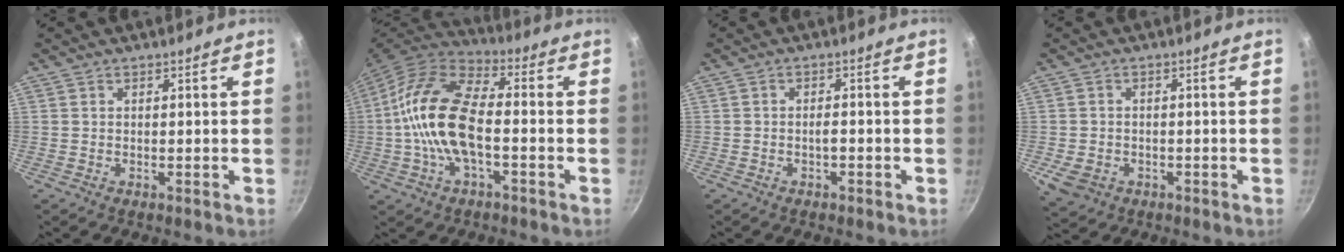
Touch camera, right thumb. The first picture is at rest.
{"total": 16.5, "force": [-1.8, 7.8, 14.4], "torque": [-0.294, 0.034, -0.040]}
{"total": 1.5, "force": [-0.8, 0.8, 0.9], "torque": [-0.009, 0.008, -0.014]}
{"total": 4.6, "force": [-1.7, 3.8, 2.1], "torque": [-0.045, 0.004, -0.019]}